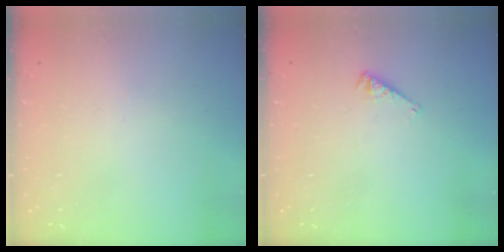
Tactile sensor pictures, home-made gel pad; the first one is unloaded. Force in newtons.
{"total": 2.5, "press": 2.5, "slide": 0.4}